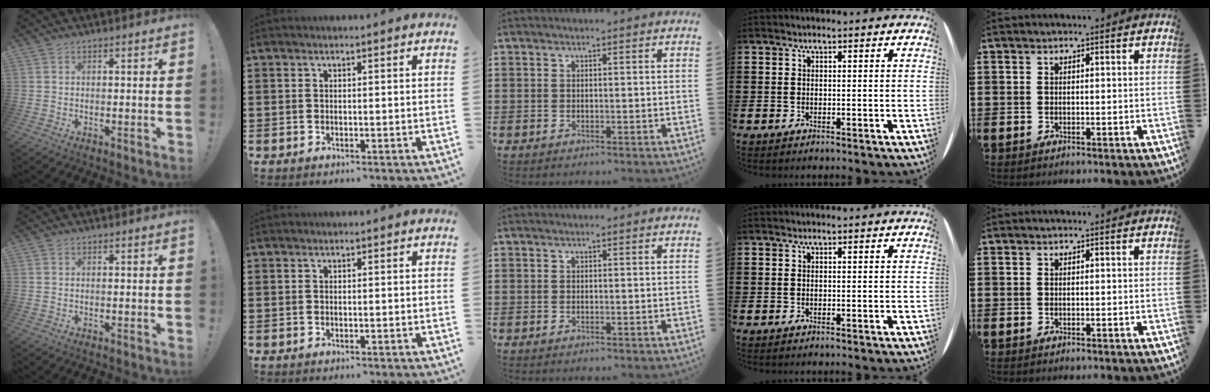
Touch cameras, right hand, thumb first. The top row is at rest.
{}